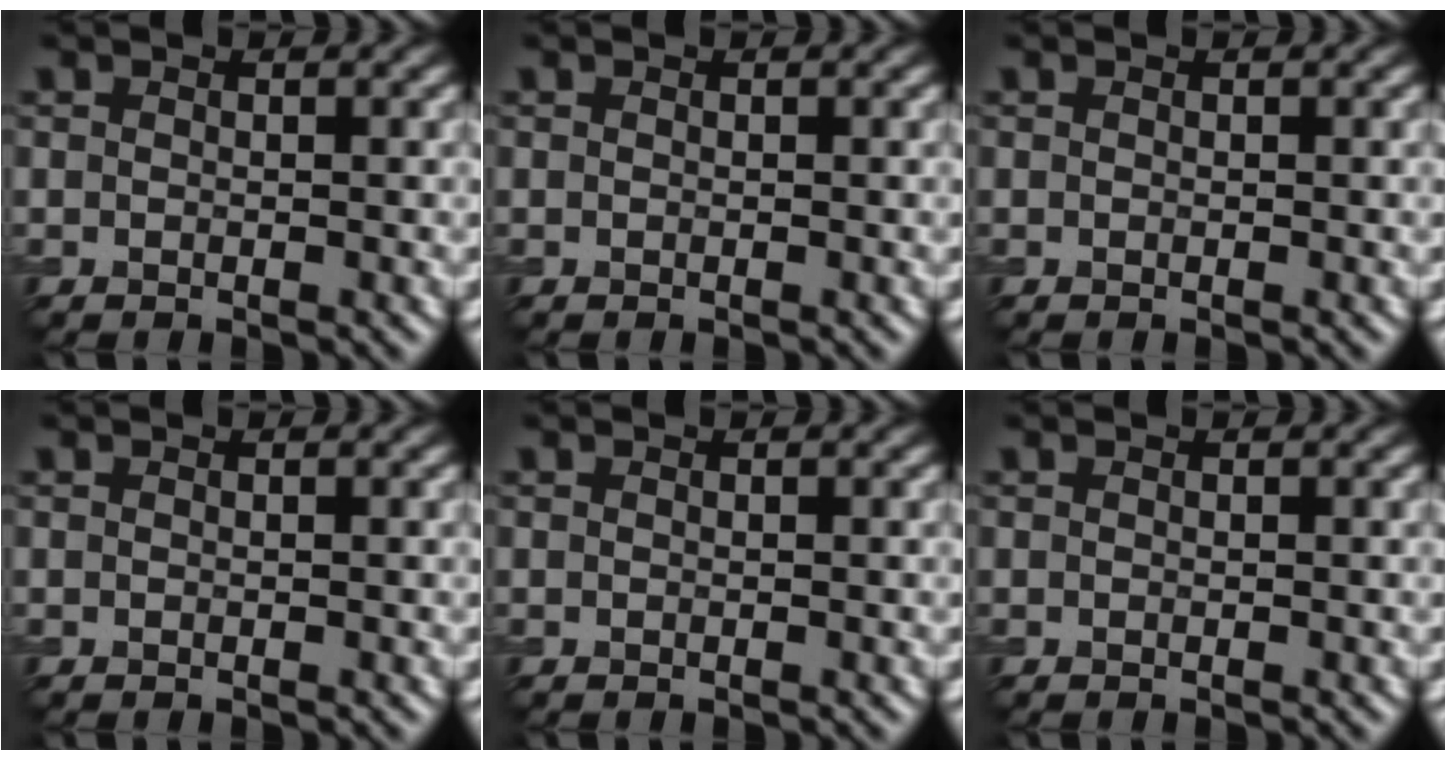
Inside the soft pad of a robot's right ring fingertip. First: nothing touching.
{"total": 0.0}
{"total": 0.0}
{"total": 0.0}
{"total": 0.0}
{"total": 0.0}